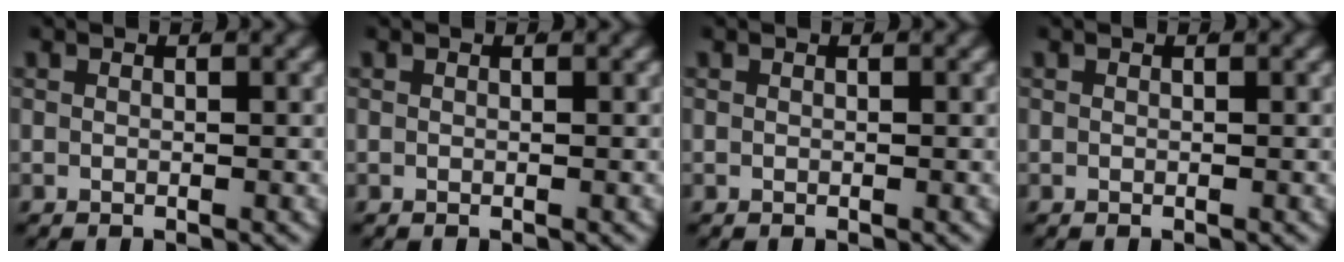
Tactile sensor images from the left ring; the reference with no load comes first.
{"total": 0.0}
{"total": 0.0}
{"total": 0.0}